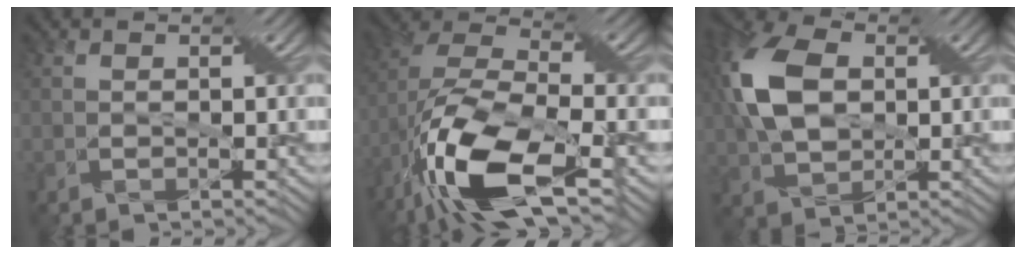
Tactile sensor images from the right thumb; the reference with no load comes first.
{"total": 15.8, "force": [-7.7, 5.6, 12.7], "torque": [-0.287, -0.012, -0.150]}
{"total": 11.7, "force": [1.7, 7.3, 9.0], "torque": [-0.234, 0.019, 0.022]}